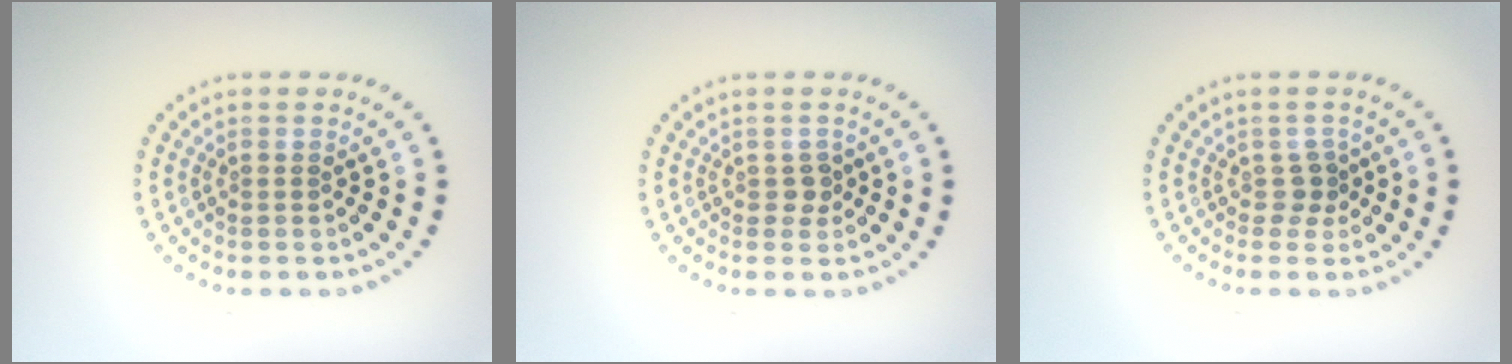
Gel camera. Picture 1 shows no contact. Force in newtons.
{"total": 1.1, "press": 1.0, "slide": 0.4}
{"total": 1.4, "press": 1.0, "slide": 1.0}